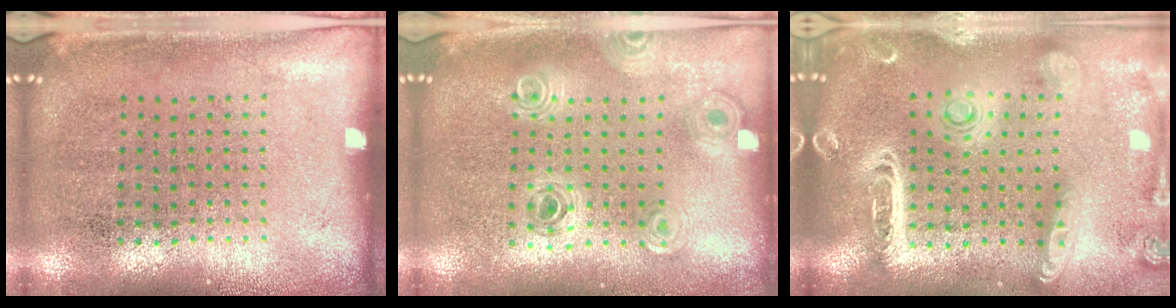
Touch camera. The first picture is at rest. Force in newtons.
{"total": 0.8, "press": 0.8, "slide": 0.2}
{"total": 2.9, "press": 2.5, "slide": 1.6}